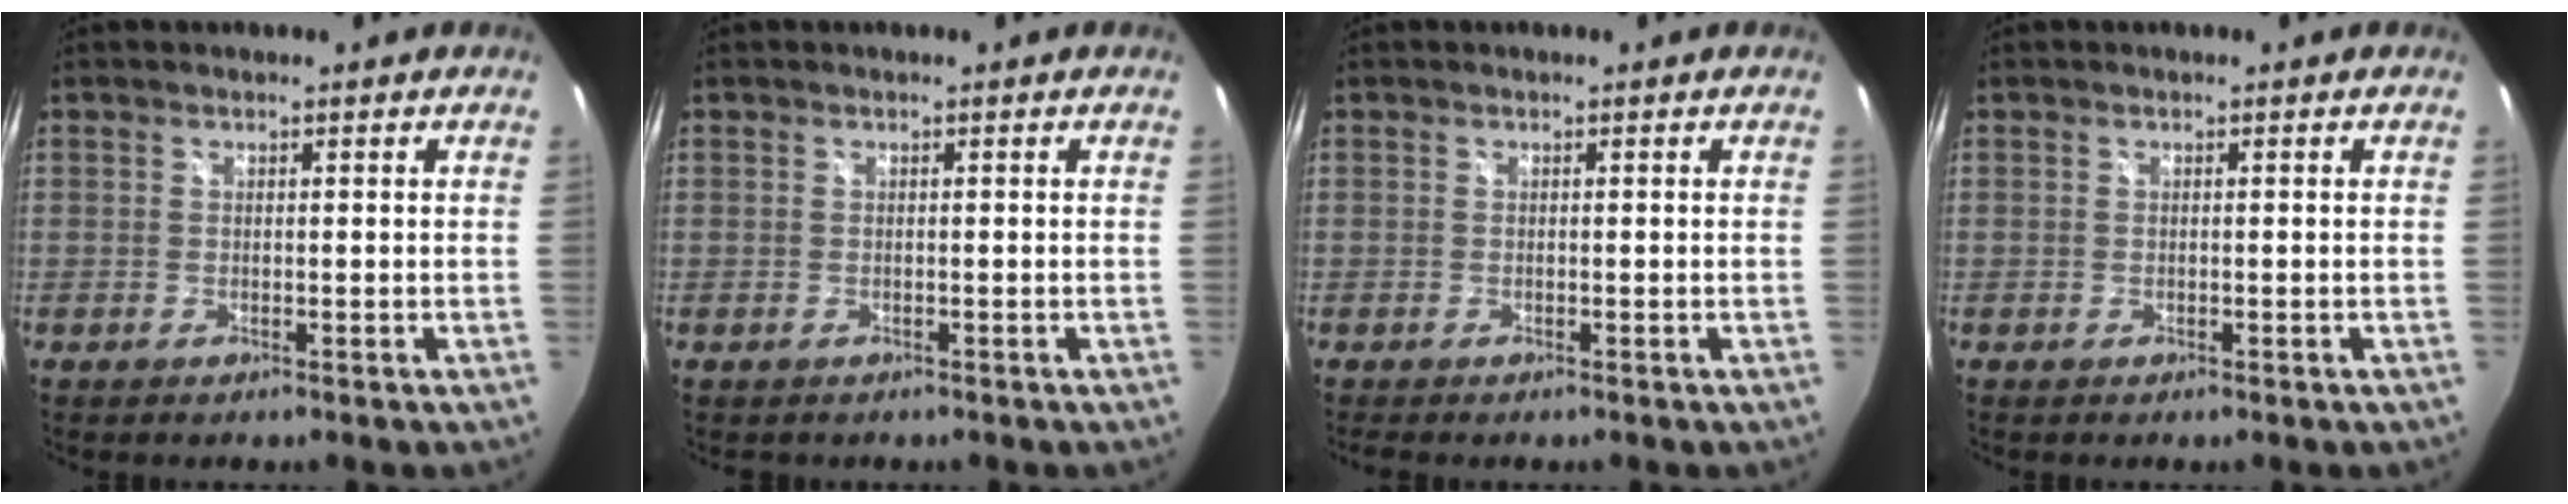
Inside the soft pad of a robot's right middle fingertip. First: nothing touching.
{"total": 0.5, "force": [-0.3, 0.4, 0.0], "torque": [-0.002, -0.003, -0.004]}
{"total": 0.5, "force": [-0.4, 0.0, 0.3], "torque": [-0.007, -0.001, -0.007]}
{"total": 0.0}